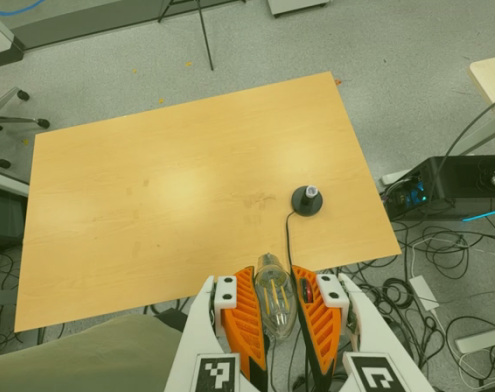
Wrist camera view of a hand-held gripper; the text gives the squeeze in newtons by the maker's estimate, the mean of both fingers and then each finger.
{"total": 21.2, "left": 23.3, "right": 19.2}